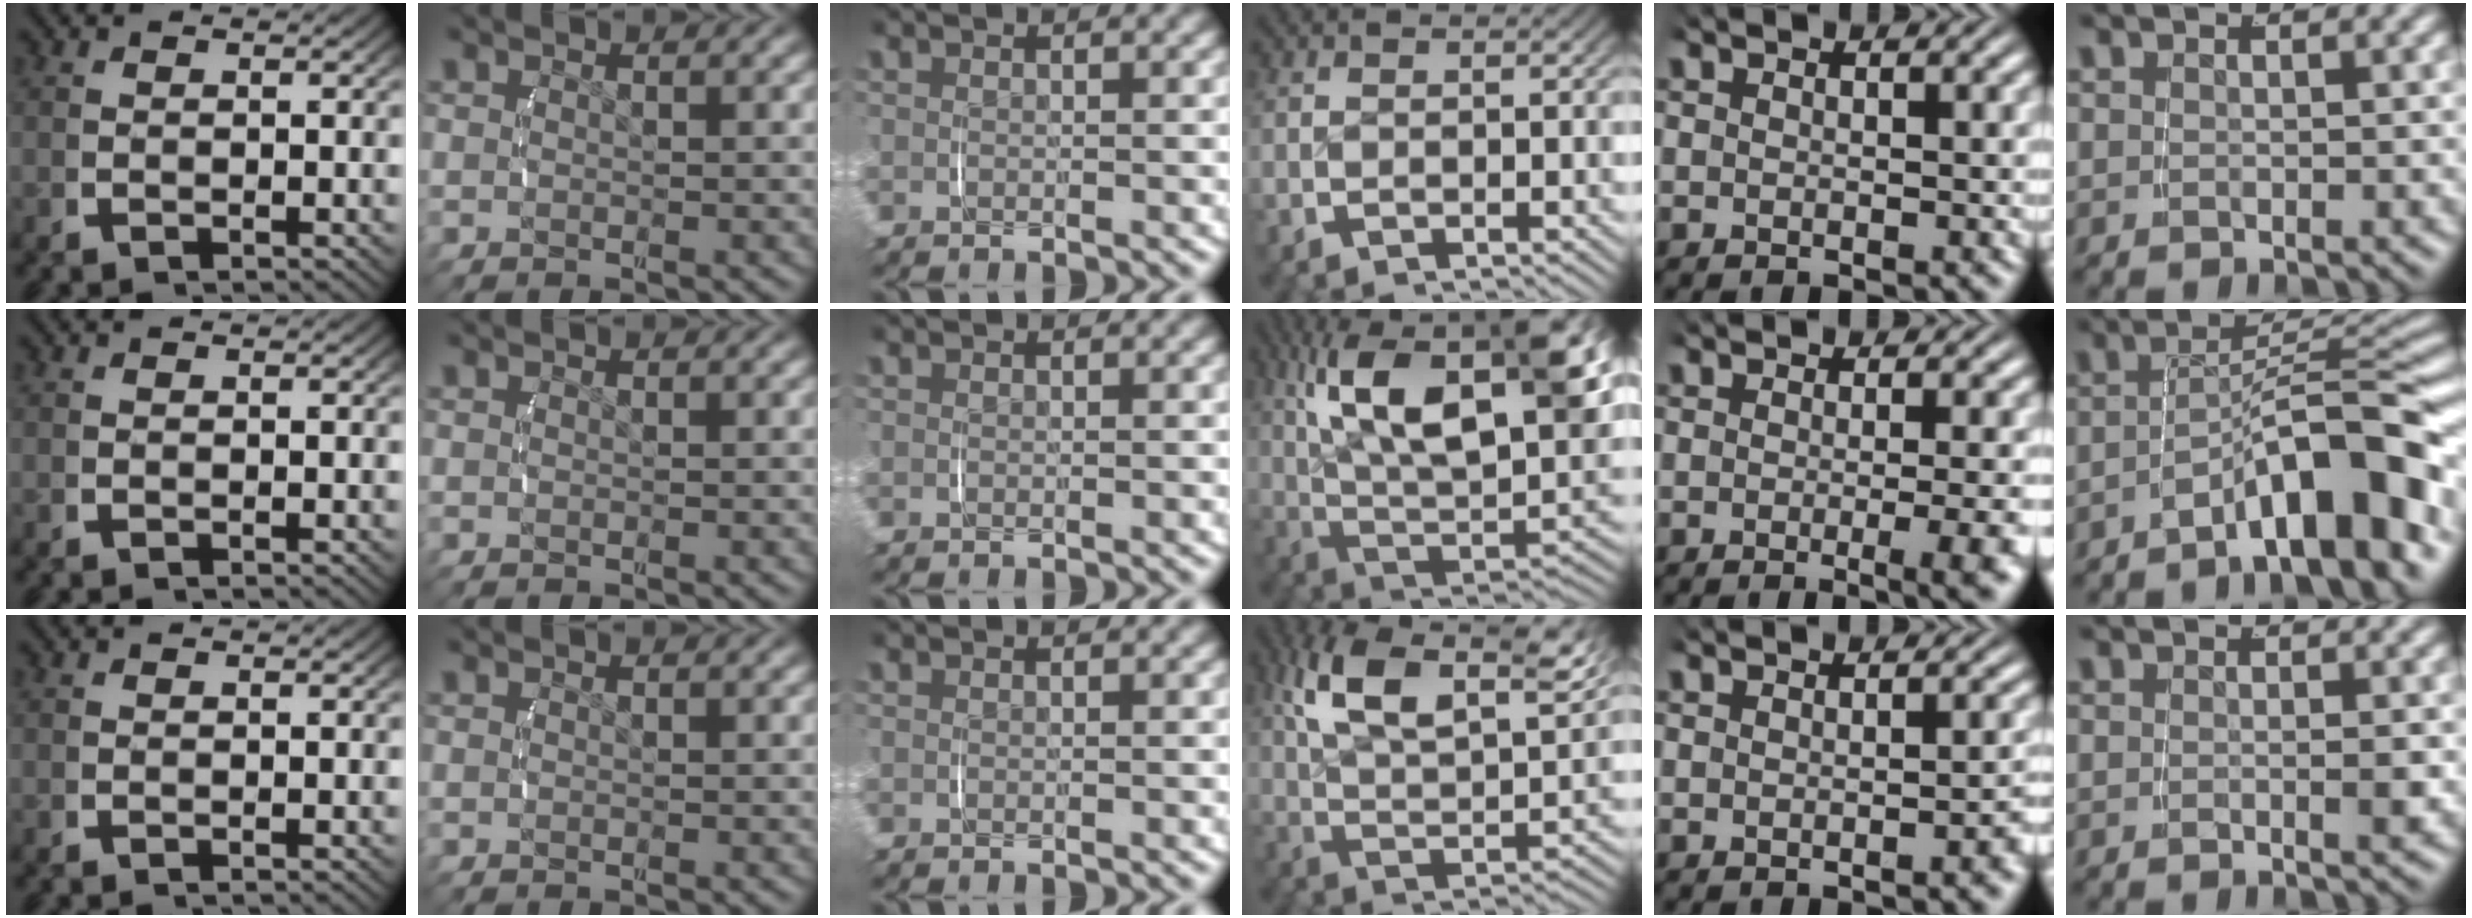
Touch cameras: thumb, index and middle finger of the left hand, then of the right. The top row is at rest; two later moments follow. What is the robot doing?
{"motion": "lift_and_place", "object": "phone"}